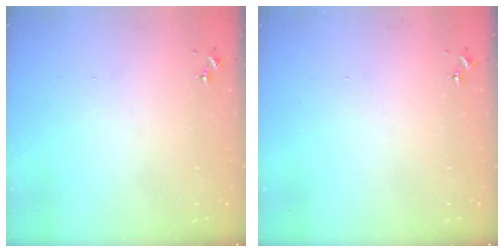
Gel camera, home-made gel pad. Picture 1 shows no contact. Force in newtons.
{"total": 0.0}